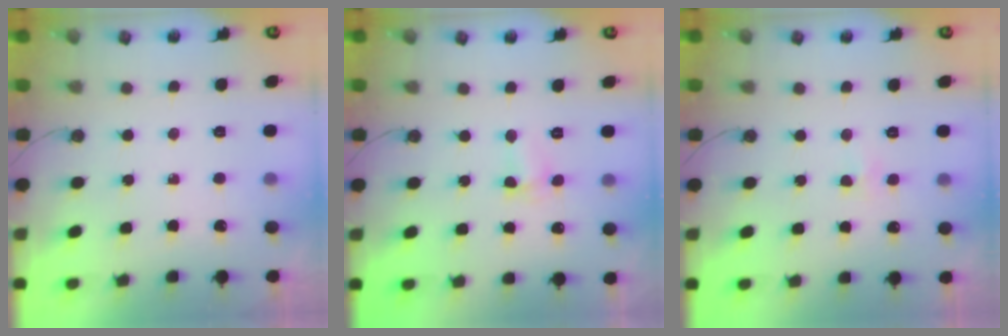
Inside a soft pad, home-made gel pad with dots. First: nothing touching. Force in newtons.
{"total": 1.7, "press": 1.5, "slide": 0.7}
{"total": 4.3, "press": 2.7, "slide": 3.4}